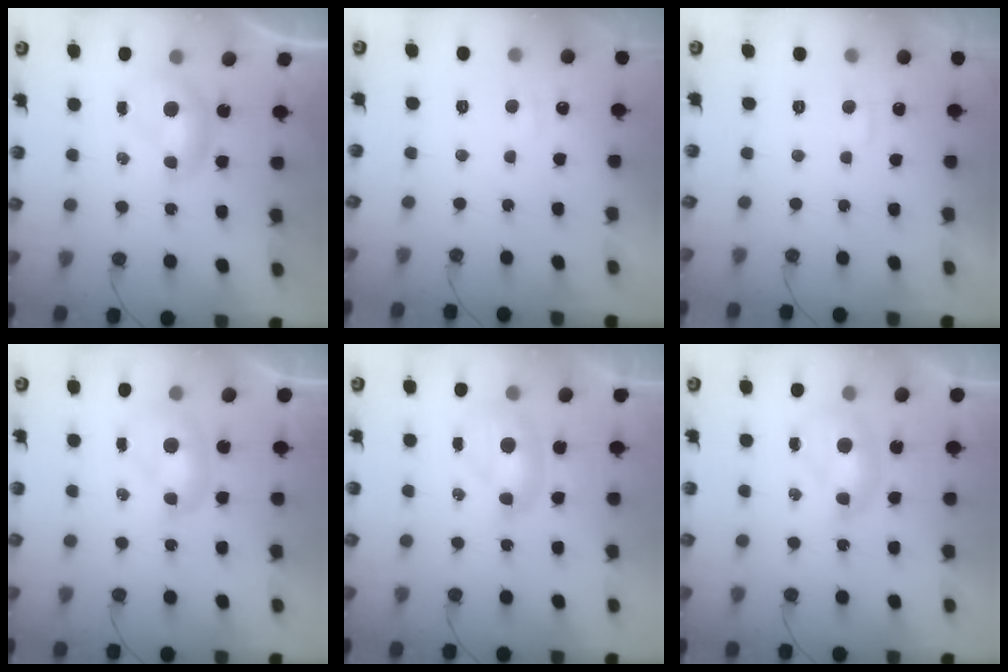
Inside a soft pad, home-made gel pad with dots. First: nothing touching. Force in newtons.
{"total": 1.3, "press": 1.2, "slide": 0.6}
{"total": 2.8, "press": 2.7, "slide": 0.5}
{"total": 1.6, "press": 1.5, "slide": 0.1}
{"total": 1.9, "press": 1.9, "slide": 0.3}
{"total": 1.7, "press": 1.6, "slide": 0.3}